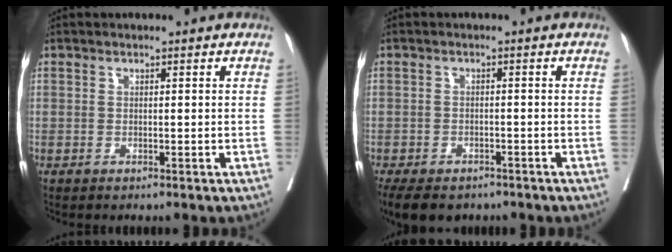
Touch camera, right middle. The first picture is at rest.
{"total": 9.9, "force": [-7.4, 4.9, 4.4], "torque": [-0.083, -0.009, -0.101]}